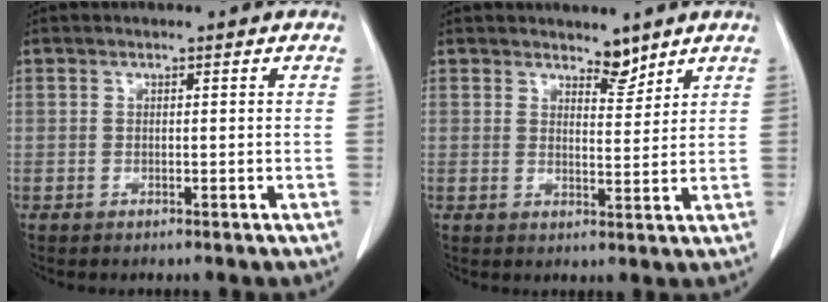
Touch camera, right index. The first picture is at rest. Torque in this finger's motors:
{"motor_torque": [-0.03, 0.24, 0.01, 0.00]}